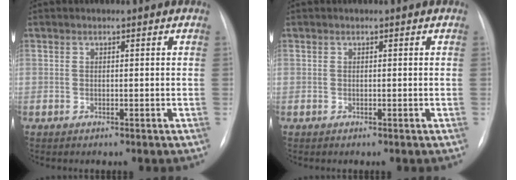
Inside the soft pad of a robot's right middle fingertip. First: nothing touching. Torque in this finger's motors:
{"motor_torque": [-0.02, -0.02, 0.00, 0.00]}